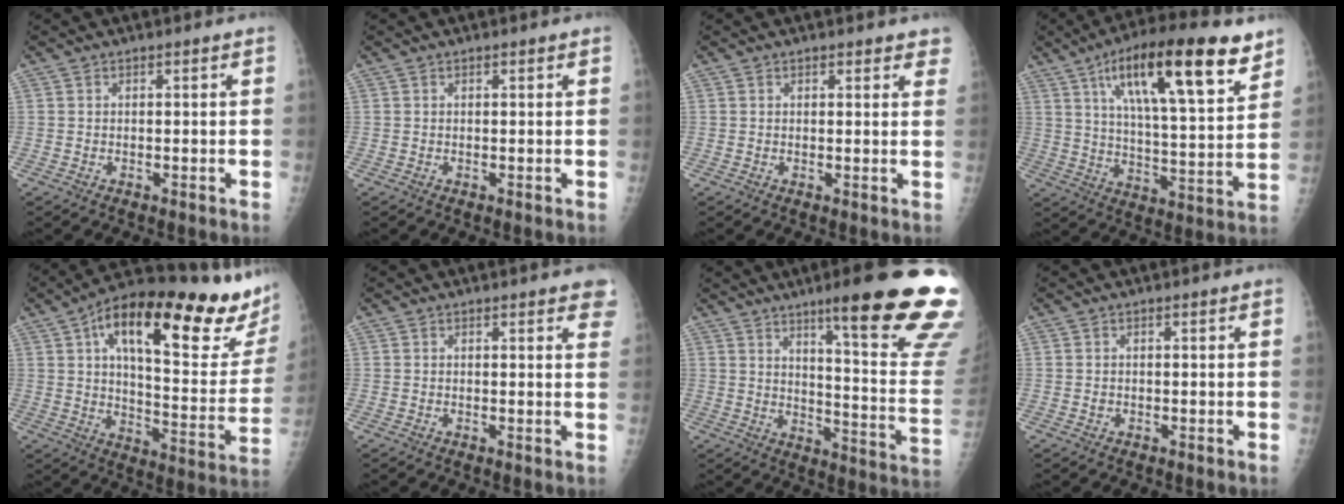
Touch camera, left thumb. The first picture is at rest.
{"total": 0.0}
{"total": 3.7, "force": [3.0, 1.5, 1.5], "torque": [0.018, -0.008, 0.027]}
{"total": 23.0, "force": [12.5, 6.5, 18.2], "torque": [-0.266, -0.031, 0.203]}
{"total": 31.5, "force": [17.2, 9.1, 24.7], "torque": [-0.318, -0.029, 0.253]}
{"total": 4.3, "force": [3.1, 1.4, 2.7], "torque": [-0.006, -0.004, 0.027]}
{"total": 24.5, "force": [15.6, 2.6, 18.7], "torque": [-0.204, -0.080, 0.214]}
{"total": 0.6, "force": [-0.1, 0.5, 0.3], "torque": [-0.002, 0.001, -0.001]}